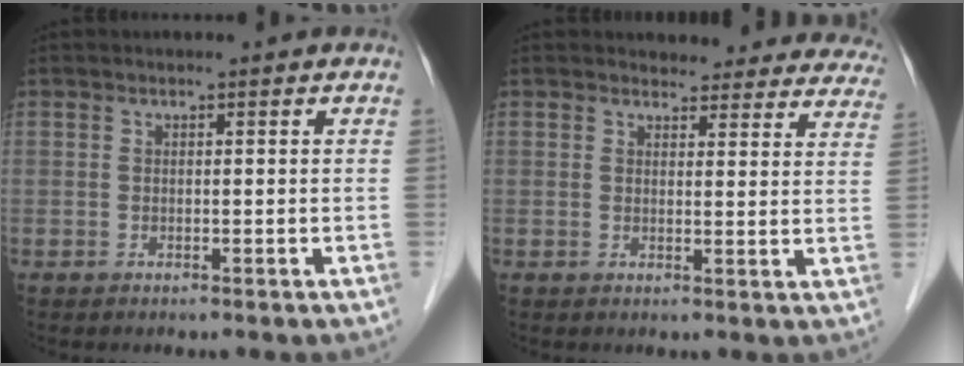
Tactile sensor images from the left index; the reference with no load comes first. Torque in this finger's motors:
{"motor_torque": [0.97, -1.17, 0.15, 0.00]}